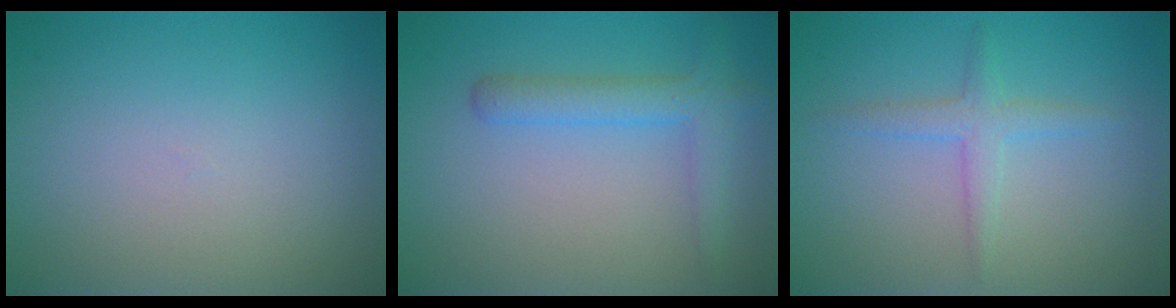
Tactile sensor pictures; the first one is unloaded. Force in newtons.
{"total": 3.0, "press": 3.0, "slide": 0.2}
{"total": 2.0, "press": 2.0, "slide": 0.1}